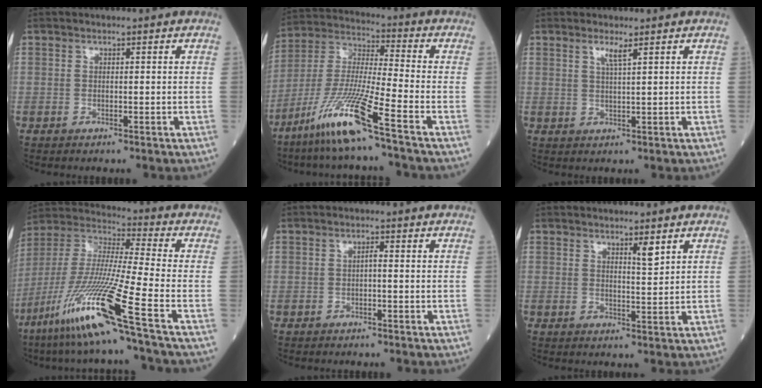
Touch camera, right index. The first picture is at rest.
{"total": 14.0, "force": [-8.6, -1.2, 10.9], "torque": [-0.233, -0.035, -0.170]}
{"total": 1.9, "force": [1.2, -0.3, 1.5], "torque": [-0.033, -0.003, 0.024]}
{"total": 20.0, "force": [-11.0, -1.6, 16.7], "torque": [-0.373, -0.053, -0.217]}
{"total": 0.8, "force": [-0.2, 0.1, 0.8], "torque": [-0.013, 0.002, -0.005]}
{"total": 2.4, "force": [1.5, 0.2, 1.8], "torque": [-0.033, -0.005, 0.025]}